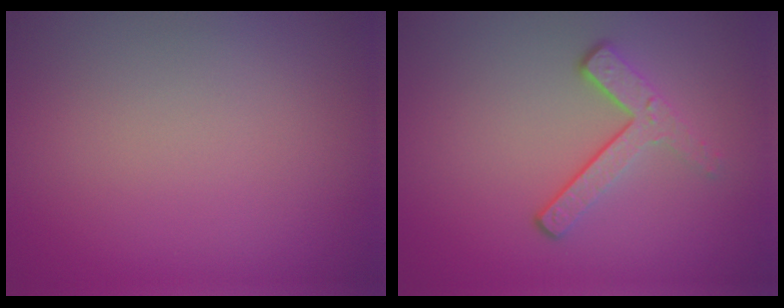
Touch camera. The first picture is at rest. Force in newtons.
{"total": 3.3, "press": 2.3, "slide": 2.3}